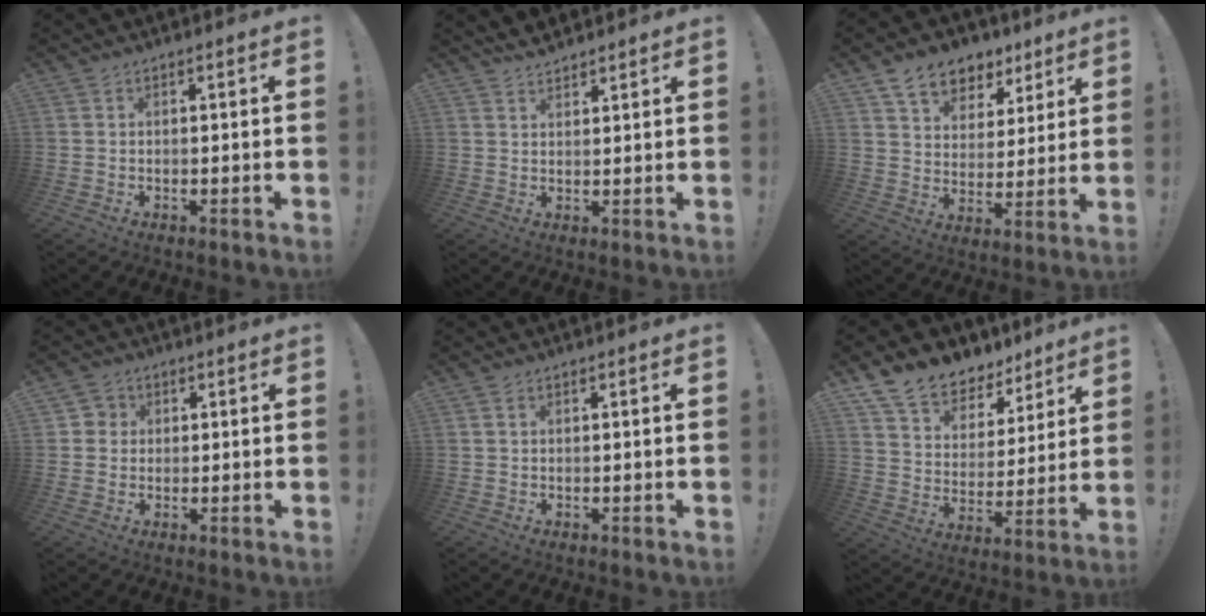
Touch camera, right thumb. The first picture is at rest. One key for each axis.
{"total": 3.4, "fx": 3.2, "fy": 0.9, "fz": 0.4, "tx": -0.006, "ty": -0.021, "tz": 0.059}
{"total": 11.3, "fx": 7.9, "fy": 7.2, "fz": 3.8, "tx": -0.057, "ty": -0.052, "tz": 0.150}
{"total": 3.5, "fx": 0.6, "fy": 3.4, "fz": 0.7, "tx": -0.006, "ty": 0.001, "tz": 0.010}
{"total": 0.7, "fx": 0.3, "fy": 0.4, "fz": 0.4, "tx": -0.004, "ty": 0.000, "tz": 0.004}
{"total": 12.4, "fx": 10.1, "fy": 6.4, "fz": 3.2, "tx": -0.062, "ty": -0.081, "tz": 0.187}